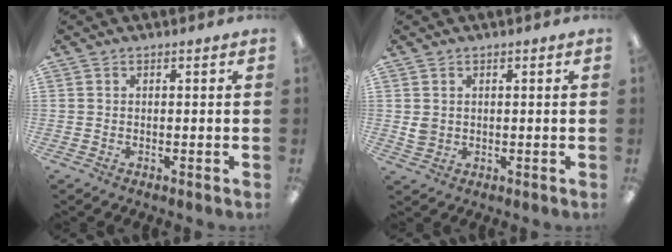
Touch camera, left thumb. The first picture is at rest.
{"total": 2.5, "force": [0.8, 2.3, 0.8], "torque": [-0.009, 0.000, 0.014]}